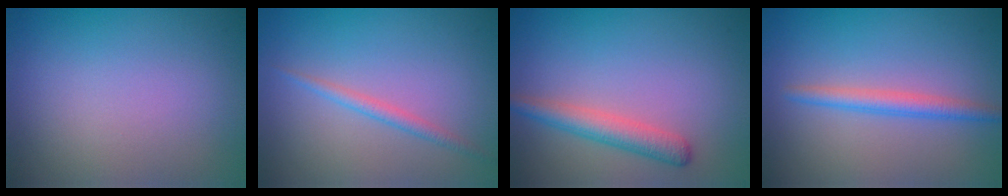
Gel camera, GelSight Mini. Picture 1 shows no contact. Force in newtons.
{"total": 1.4, "press": 1.4, "slide": 0.0}
{"total": 2.8, "press": 2.8, "slide": 0.2}
{"total": 2.1, "press": 2.1, "slide": 0.1}